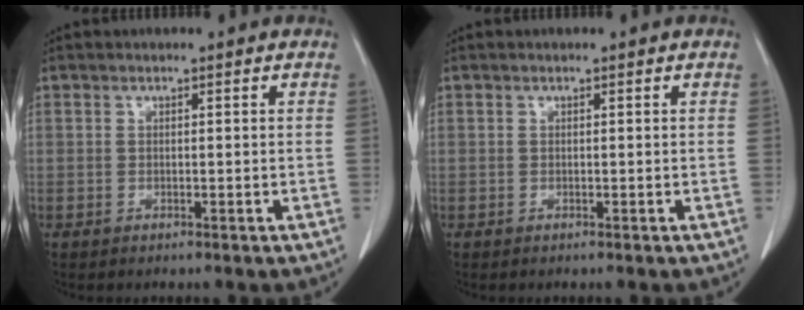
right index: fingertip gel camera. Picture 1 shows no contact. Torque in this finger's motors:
{"motor_torque": [0.00, 0.00, 0.00, 0.00]}